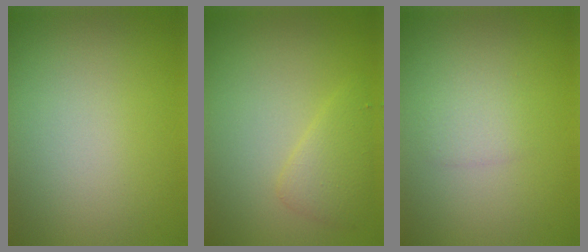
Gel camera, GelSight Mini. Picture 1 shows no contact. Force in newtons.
{"total": 2.1, "press": 2.1, "slide": 0.1}
{"total": 1.4, "press": 1.4, "slide": 0.0}